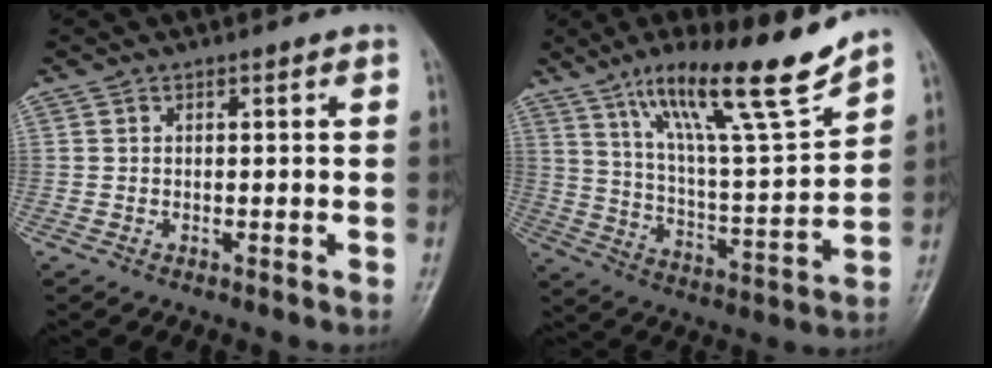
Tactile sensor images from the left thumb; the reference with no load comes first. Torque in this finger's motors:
{"motor_torque": [0.45, 0.28, 1.45, -1.32, 0.28]}